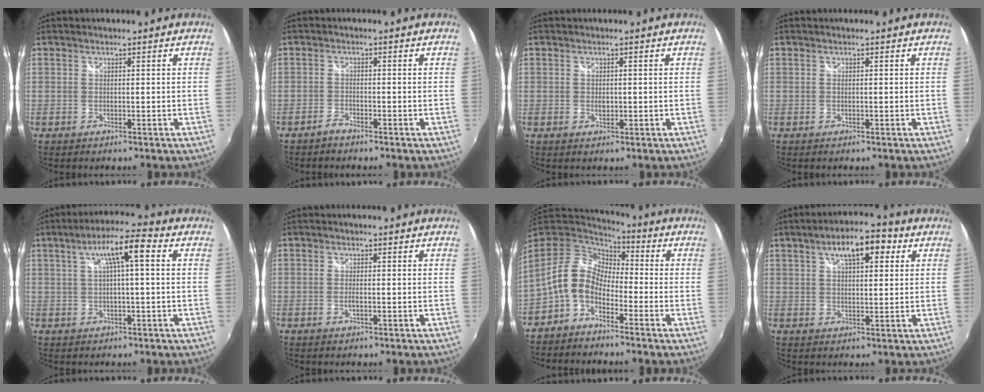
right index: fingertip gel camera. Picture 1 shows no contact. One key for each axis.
{"total": 1.6, "fx": -1.5, "fy": 0.3, "fz": 0.3, "tx": -0.014, "ty": -0.002, "tz": -0.032}
{"total": 1.1, "fx": -0.1, "fy": 0.9, "fz": 0.7, "tx": -0.010, "ty": -0.002, "tz": -0.001}
{"total": 0.0}
{"total": 7.8, "fx": 1.9, "fy": 1.1, "fz": 7.5, "tx": -0.130, "ty": 0.022, "tz": 0.034}
{"total": 1.4, "fx": -0.5, "fy": 0.4, "fz": 1.2, "tx": -0.025, "ty": -0.002, "tz": -0.008}
{"total": 9.6, "fx": -4.1, "fy": 6.2, "fz": 6.1, "tx": -0.125, "ty": 0.013, "tz": -0.088}
{"total": 9.3, "fx": 4.1, "fy": 3.9, "fz": 7.4, "tx": -0.120, "ty": 0.028, "tz": 0.063}